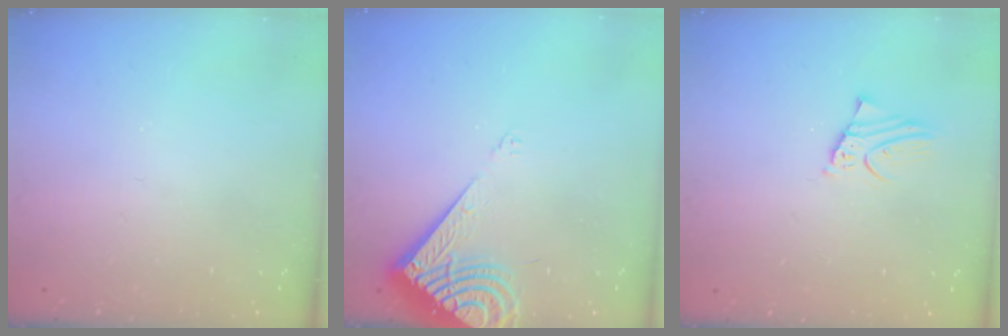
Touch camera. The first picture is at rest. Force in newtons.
{"total": 8.9, "press": 8.9, "slide": 1.3}
{"total": 2.0, "press": 2.0, "slide": 0.1}